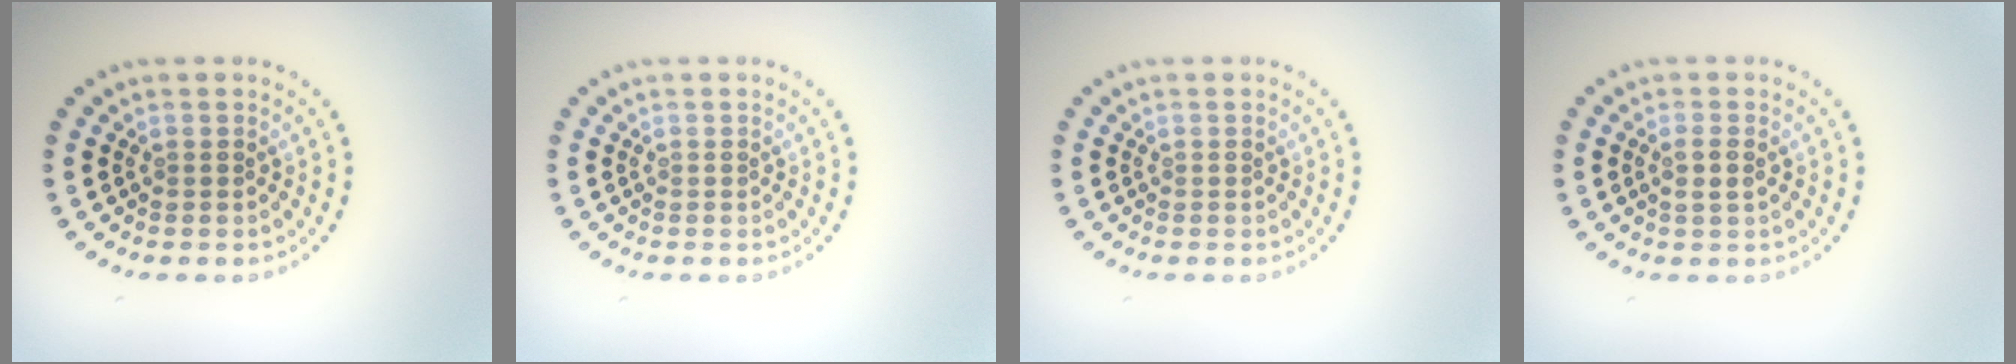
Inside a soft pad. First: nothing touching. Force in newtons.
{"total": 0.0}
{"total": 0.0}
{"total": 1.3, "press": 1.1, "slide": 0.6}